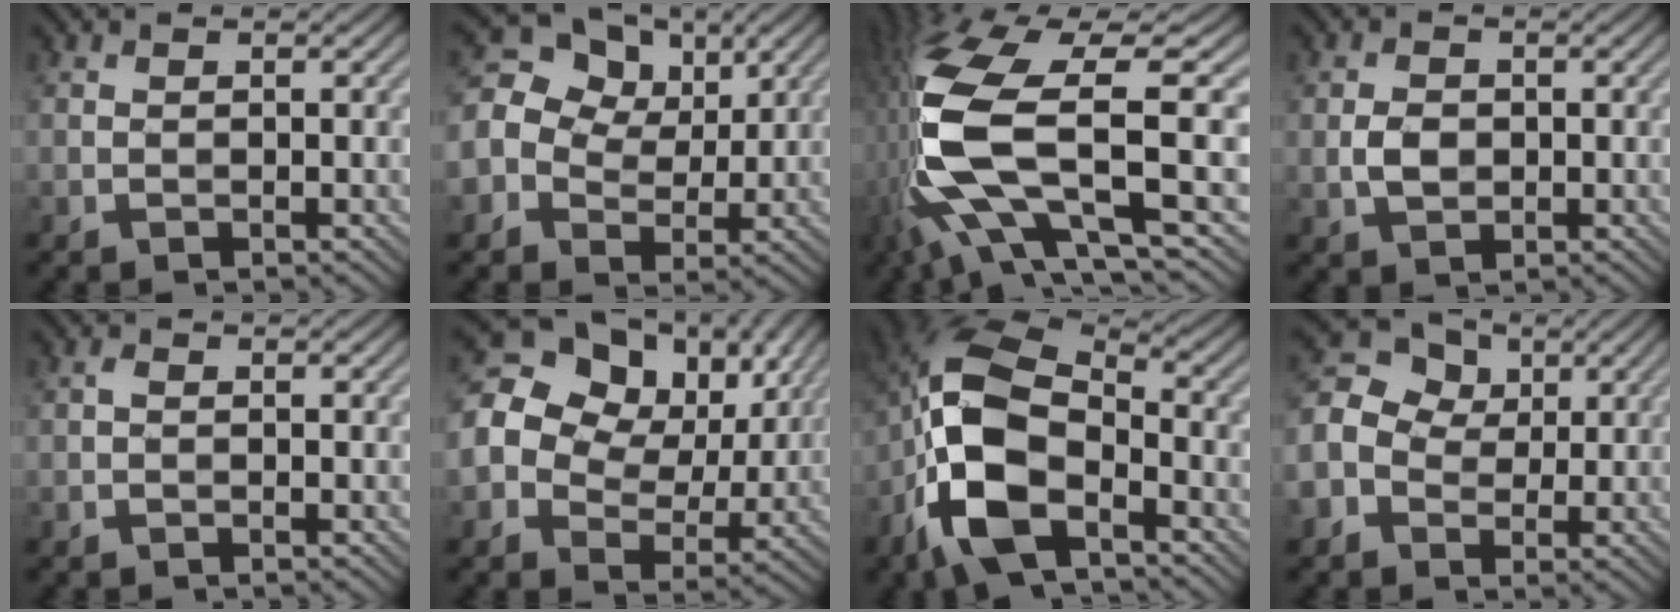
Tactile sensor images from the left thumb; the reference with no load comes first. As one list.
[{"total": 12.7, "force": [3.1, 10.6, 6.2], "torque": [-0.172, 0.042, 0.046]}, {"total": 16.8, "force": [-1.6, 6.4, 15.4], "torque": [-0.382, -0.020, -0.005]}, {"total": 2.9, "force": [-0.4, 2.1, 1.9], "torque": [-0.047, -0.001, -0.010]}, {"total": 0.7, "force": [-0.2, 0.5, 0.5], "torque": [-0.011, 0.003, -0.006]}, {"total": 17.2, "force": [4.7, 13.5, 9.5], "torque": [-0.238, 0.040, 0.094]}, {"total": 13.6, "force": [-5.5, 7.0, 10.3], "torque": [-0.239, -0.016, -0.110]}, {"total": 11.9, "force": [0.1, 10.1, 6.3], "torque": [-0.177, 0.023, -0.025]}]